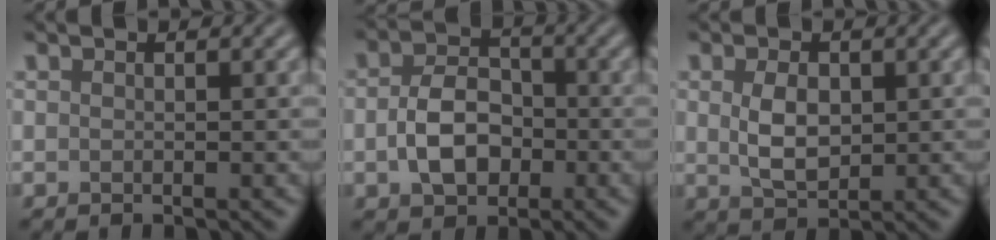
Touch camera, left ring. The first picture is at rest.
{"total": 4.9, "force": [-0.9, 3.4, 3.4], "torque": [-0.062, 0.000, -0.020]}
{"total": 3.6, "force": [0.4, 2.3, 2.8], "torque": [-0.063, -0.003, 0.011]}